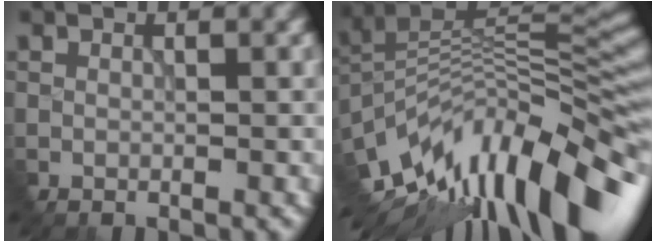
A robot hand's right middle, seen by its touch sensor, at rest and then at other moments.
{"total": 14.2, "force": [-6.9, 5.2, 11.3], "torque": [-0.204, 0.015, -0.125]}